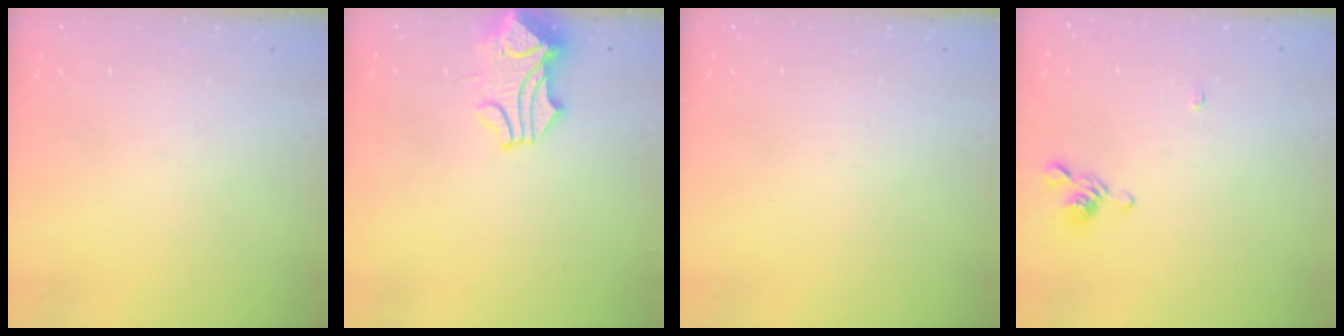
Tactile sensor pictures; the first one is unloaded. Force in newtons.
{"total": 1.4, "press": 0.9, "slide": 1.0}
{"total": 0.0}
{"total": 4.7, "press": 4.7, "slide": 0.5}